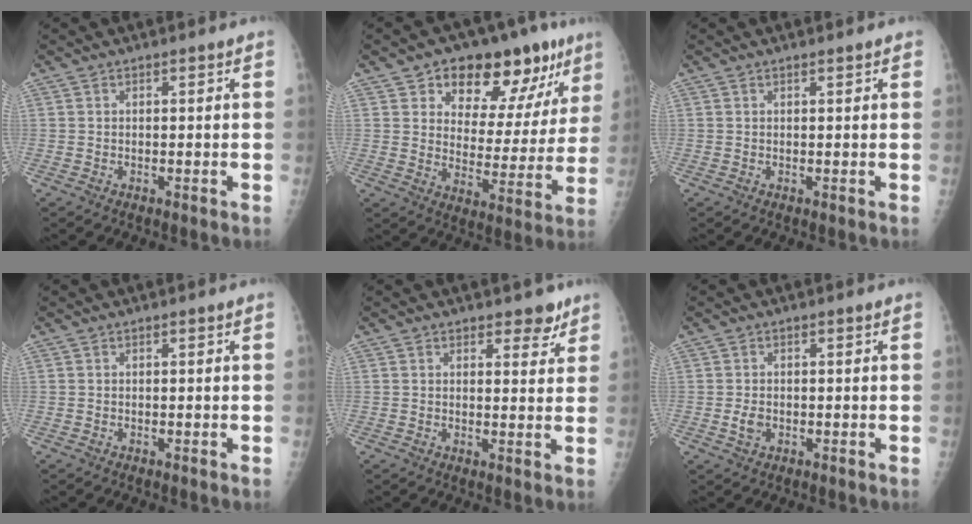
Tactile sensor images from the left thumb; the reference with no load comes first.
{"total": 18.7, "force": [11.0, 9.8, 11.5], "torque": [-0.095, -0.038, 0.159]}
{"total": 0.7, "force": [0.5, 0.2, 0.4], "torque": [-0.005, -0.002, 0.007]}
{"total": 0.0}
{"total": 3.8, "force": [2.8, 2.0, 1.6], "torque": [0.005, -0.016, 0.035]}
{"total": 2.2, "force": [-0.4, 1.6, 1.4], "torque": [-0.023, 0.000, -0.007]}